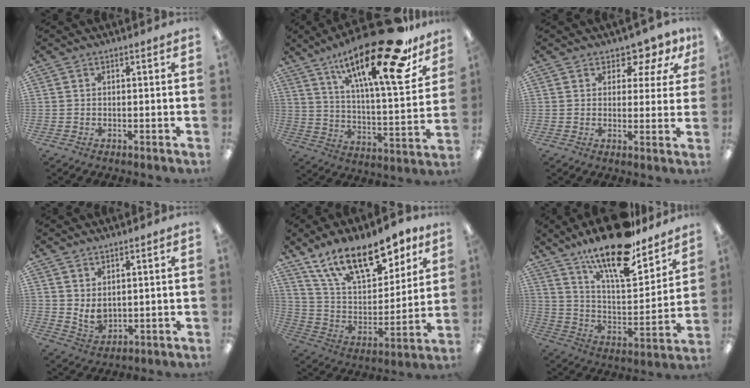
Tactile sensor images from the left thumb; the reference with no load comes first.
{"total": 26.6, "force": [17.6, 6.6, 18.8], "torque": [-0.301, -0.107, 0.282]}
{"total": 5.5, "force": [3.9, 3.2, 2.1], "torque": [-0.029, -0.021, 0.067]}
{"total": 4.4, "force": [2.7, 2.6, 2.4], "torque": [-0.040, -0.025, 0.049]}
{"total": 19.1, "force": [13.4, 8.4, 10.7], "torque": [-0.183, -0.069, 0.237]}
{"total": 20.9, "force": [16.0, 6.3, 11.9], "torque": [-0.203, -0.106, 0.270]}